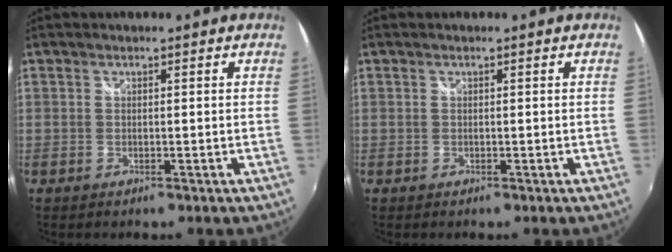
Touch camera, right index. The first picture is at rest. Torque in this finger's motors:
{"motor_torque": [0.34, 0.27, 0.02, 0.00]}